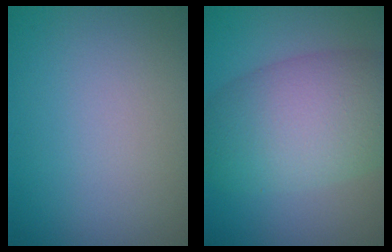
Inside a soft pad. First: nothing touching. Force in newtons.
{"total": 9.1, "press": 9.1, "slide": 0.3}